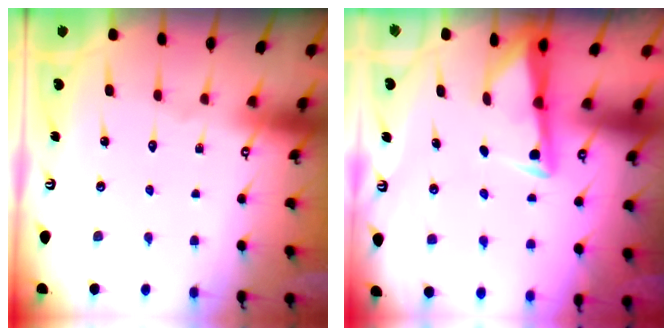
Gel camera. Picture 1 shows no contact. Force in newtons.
{"total": 3.0, "press": 3.0, "slide": 0.4}